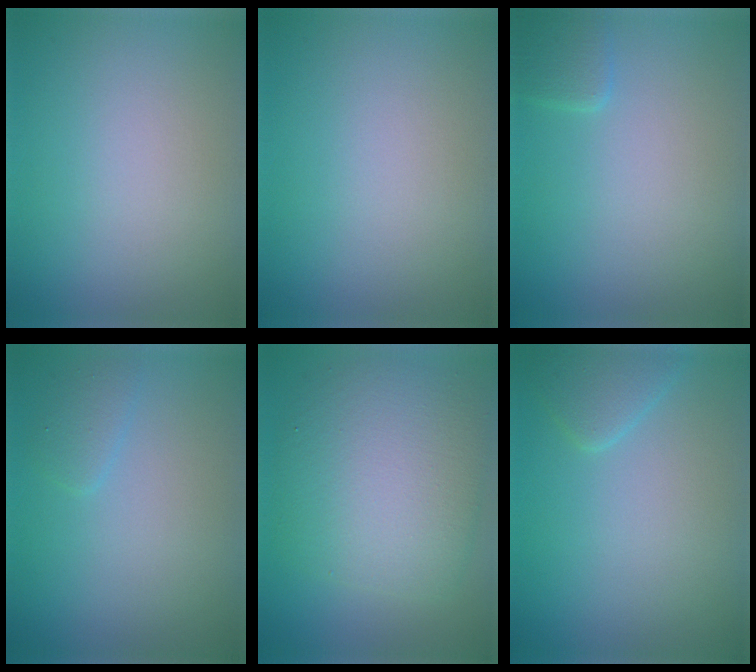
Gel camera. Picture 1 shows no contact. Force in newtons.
{"total": 0.0}
{"total": 1.3, "press": 1.3, "slide": 0.1}
{"total": 1.1, "press": 1.1, "slide": 0.1}
{"total": 8.2, "press": 8.2, "slide": 0.3}
{"total": 1.7, "press": 1.7, "slide": 0.2}